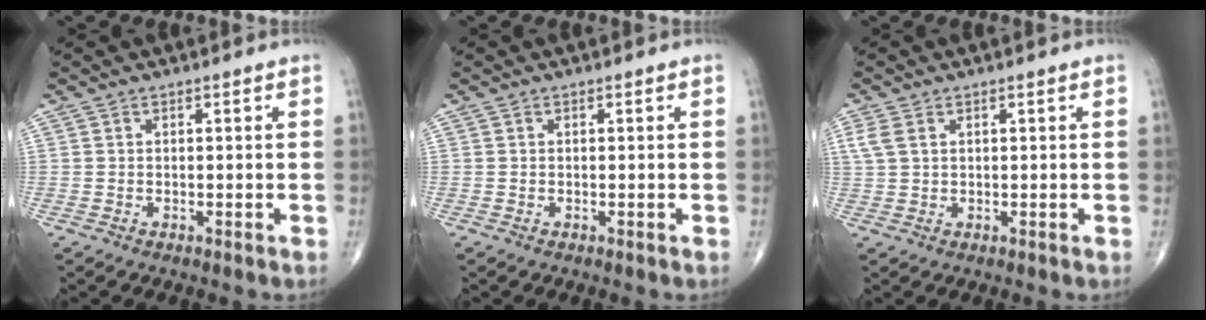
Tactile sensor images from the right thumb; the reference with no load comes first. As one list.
[{"total": 0.0}, {"total": 3.1, "force": [1.2, 1.9, 2.1], "torque": [-0.056, 0.007, 0.031]}]